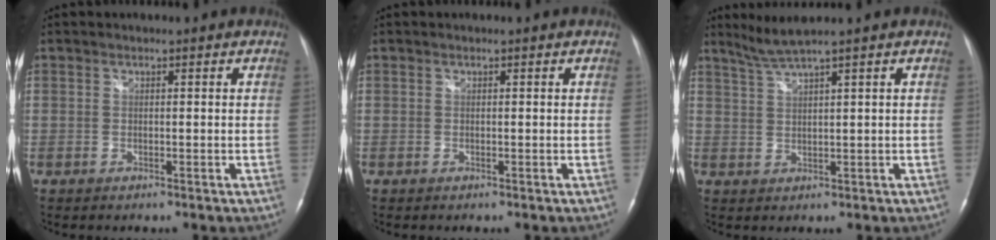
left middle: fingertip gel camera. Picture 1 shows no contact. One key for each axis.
{"total": 0.0}
{"total": 3.5, "fx": 2.8, "fy": -1.3, "fz": 1.7, "tx": -0.046, "ty": -0.001, "tz": 0.065}